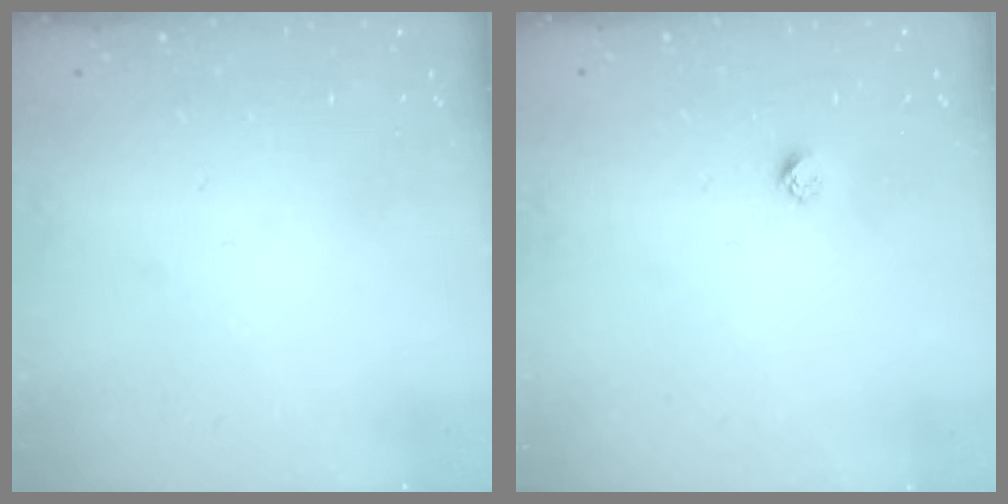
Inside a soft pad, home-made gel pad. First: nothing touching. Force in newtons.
{"total": 2.4, "press": 2.4, "slide": 0.2}